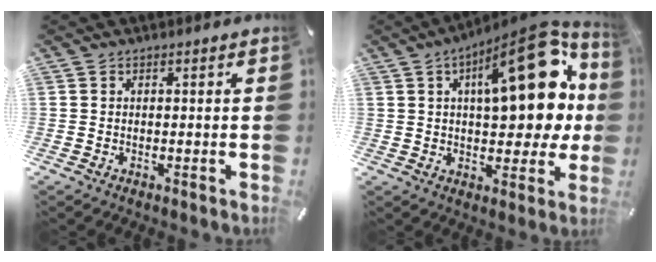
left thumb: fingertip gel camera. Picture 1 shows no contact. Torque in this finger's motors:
{"motor_torque": [2.49, 2.52, 1.89, -0.88, 0.43]}